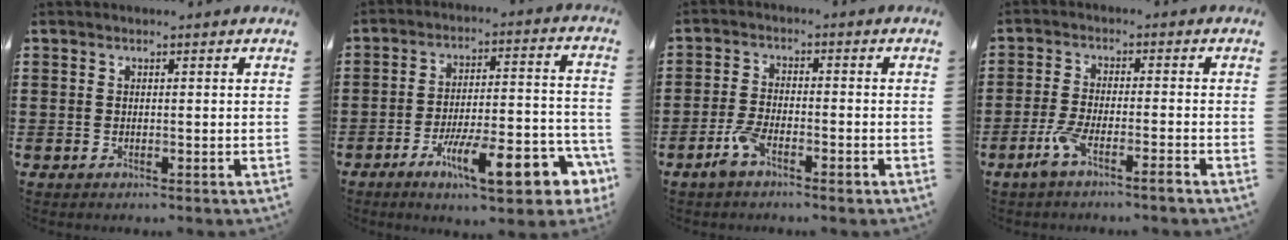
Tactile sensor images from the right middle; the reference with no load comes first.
{"total": 13.5, "force": [-7.6, 3.8, 10.5], "torque": [-0.168, 0.014, -0.130]}
{"total": 4.4, "force": [-2.8, 1.3, 3.1], "torque": [-0.080, -0.001, -0.058]}
{"total": 4.9, "force": [-3.3, 0.4, 3.7], "torque": [-0.088, -0.012, -0.063]}